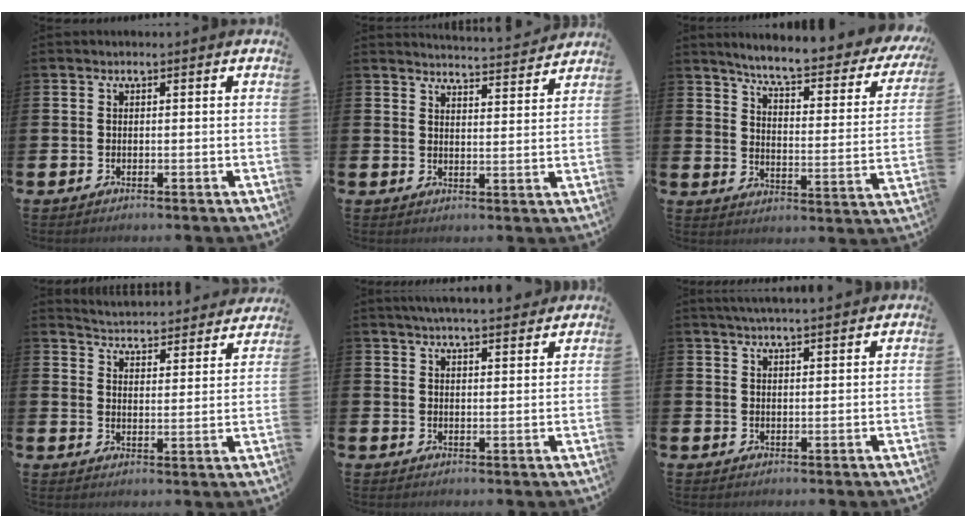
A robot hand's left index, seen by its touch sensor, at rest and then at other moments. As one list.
[{"total": 4.5, "force": [4.5, -0.2, 0.2], "torque": [-0.012, -0.034, 0.078]}, {"total": 6.5, "force": [5.8, 0.6, 2.9], "torque": [-0.075, -0.049, 0.089]}, {"total": 4.7, "force": [4.7, 0.6, 0.2], "torque": [-0.018, -0.046, 0.077]}, {"total": 4.7, "force": [4.6, 0.0, 1.0], "torque": [-0.029, -0.017, 0.083]}, {"total": 3.5, "force": [3.4, -0.1, 0.9], "torque": [-0.023, -0.009, 0.062]}]